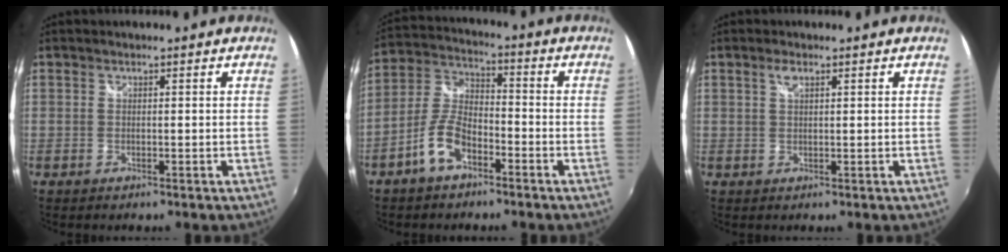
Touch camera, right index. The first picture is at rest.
{"total": 8.6, "force": [-5.0, 4.0, 5.7], "torque": [-0.131, 0.014, -0.096]}
{"total": 1.7, "force": [0.9, 0.6, 1.3], "torque": [-0.025, 0.003, 0.014]}